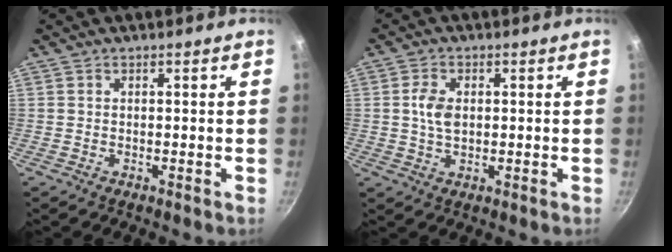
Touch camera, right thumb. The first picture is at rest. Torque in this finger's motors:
{"motor_torque": [-0.45, -0.06, 0.35, 0.40, 0.00]}